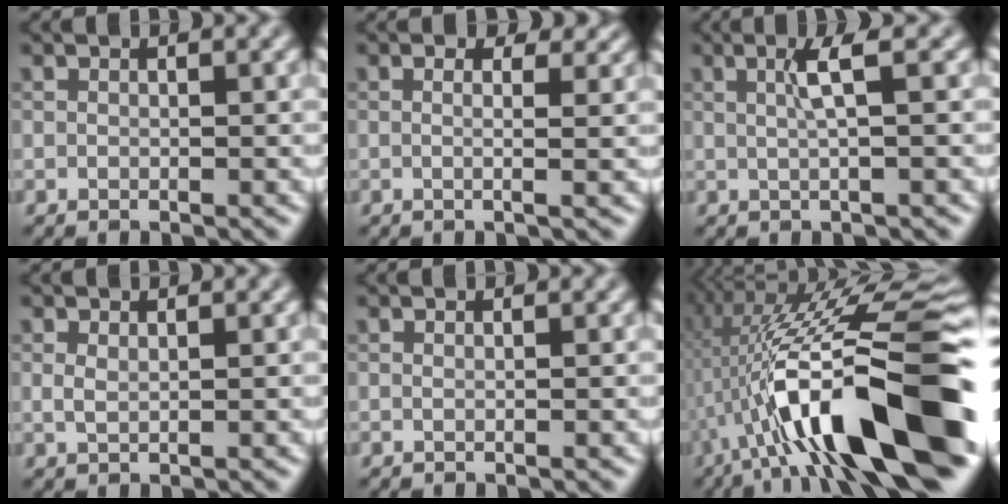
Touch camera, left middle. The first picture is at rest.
{"total": 4.1, "force": [1.7, 2.0, 3.1], "torque": [-0.023, 0.016, -0.009]}
{"total": 2.5, "force": [0.6, 0.4, 2.4], "torque": [-0.045, 0.005, 0.008]}
{"total": 0.8, "force": [0.4, 0.3, 0.7], "torque": [-0.015, -0.001, 0.009]}
{"total": 0.6, "force": [0.2, 0.2, 0.5], "torque": [-0.004, -0.001, -0.005]}
{"total": 16.6, "force": [-3.9, 4.0, 15.6], "torque": [-0.257, 0.027, -0.062]}